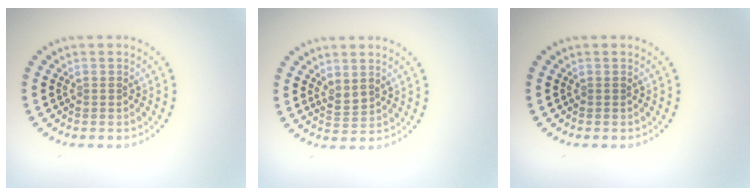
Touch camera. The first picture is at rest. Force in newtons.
{"total": 1.3, "press": 1.2, "slide": 0.6}
{"total": 0.0}